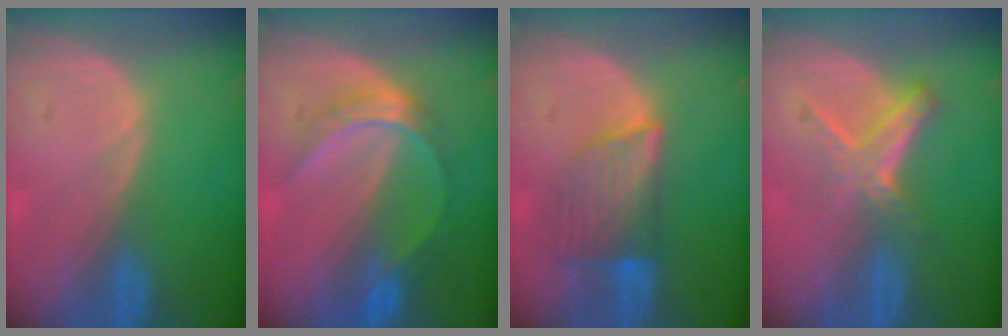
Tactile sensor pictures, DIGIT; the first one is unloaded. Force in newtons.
{"total": 6.5, "press": 5.6, "slide": 3.4}
{"total": 7.0, "press": 6.4, "slide": 2.8}
{"total": 5.8, "press": 5.1, "slide": 2.8}